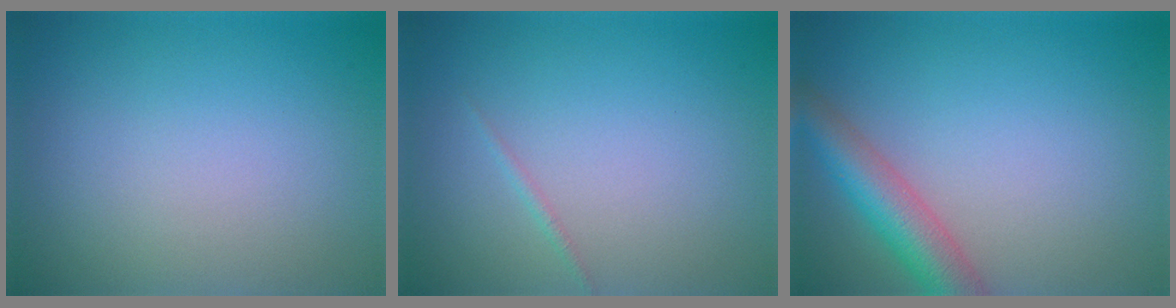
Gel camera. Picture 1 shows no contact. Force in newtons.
{"total": 0.6, "press": 0.6, "slide": 0.0}
{"total": 4.9, "press": 4.9, "slide": 0.2}